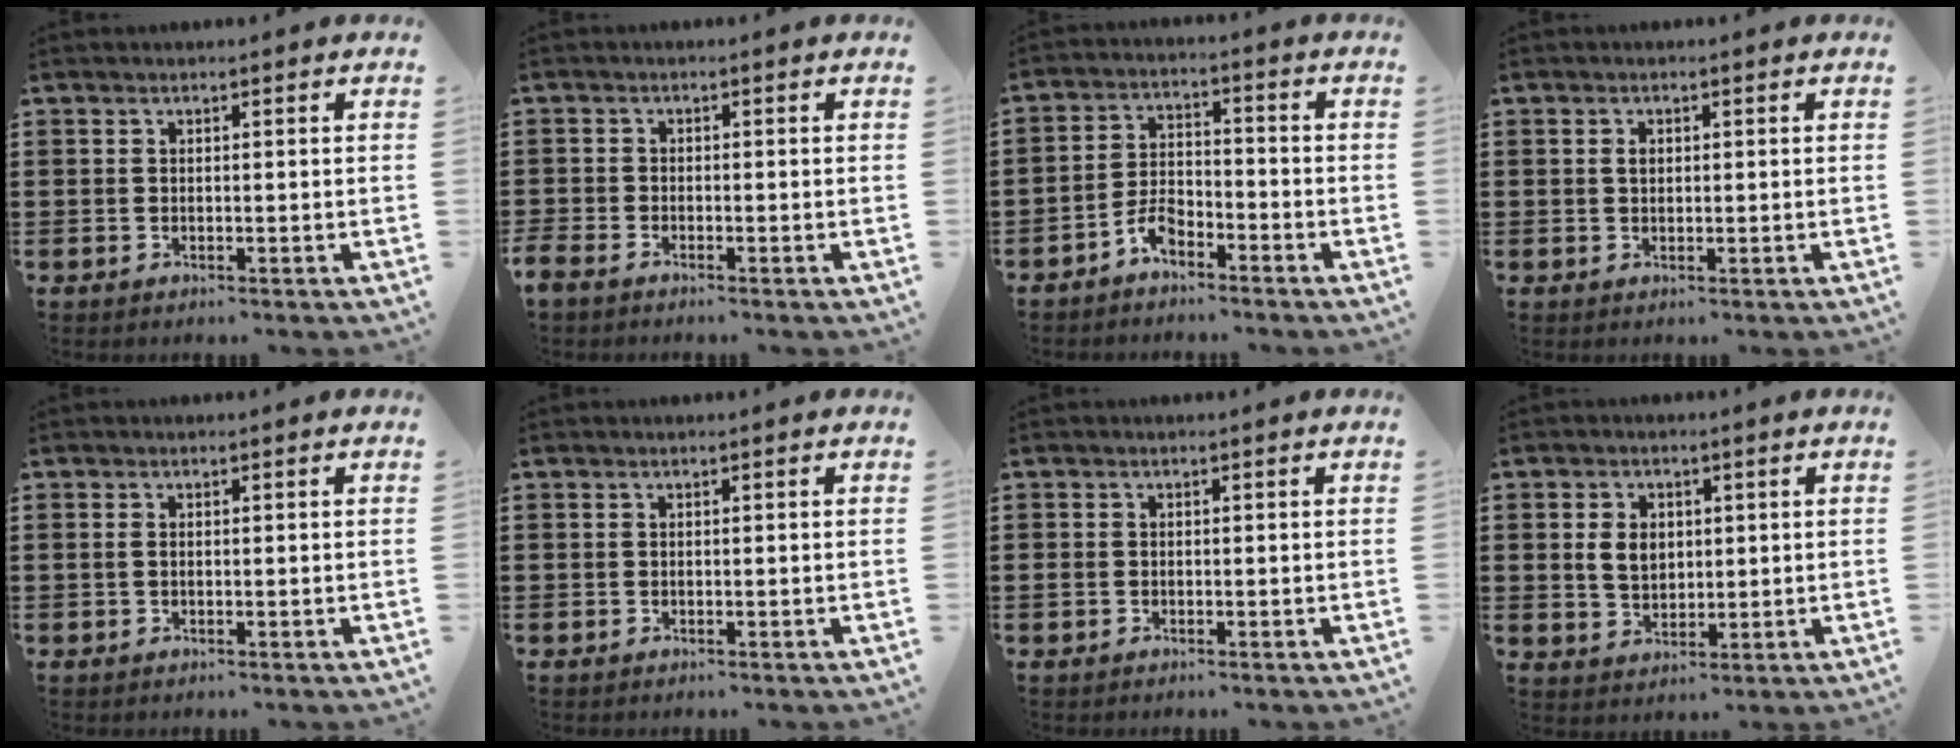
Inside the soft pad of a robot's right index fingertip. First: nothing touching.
{"total": 1.6, "force": [-1.6, 0.0, -0.1], "torque": [-0.002, 0.001, -0.032]}
{"total": 4.3, "force": [-3.5, 1.8, 1.8], "torque": [-0.048, 0.007, -0.071]}
{"total": 1.2, "force": [0.2, 0.8, 0.9], "torque": [-0.020, 0.005, 0.004]}
{"total": 0.6, "force": [0.0, 0.2, 0.5], "torque": [-0.011, 0.000, -0.001]}
{"total": 0.0}
{"total": 0.6, "force": [-0.4, 0.5, 0.2], "torque": [-0.003, 0.002, -0.009]}
{"total": 4.4, "force": [0.6, 3.2, 2.9], "torque": [-0.073, 0.009, 0.006]}